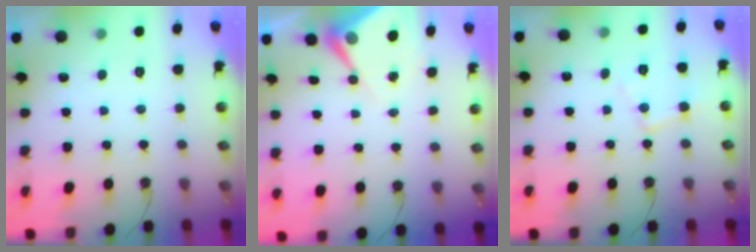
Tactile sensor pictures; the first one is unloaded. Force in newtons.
{"total": 7.4, "press": 7.4, "slide": 0.4}
{"total": 7.9, "press": 7.9, "slide": 0.6}